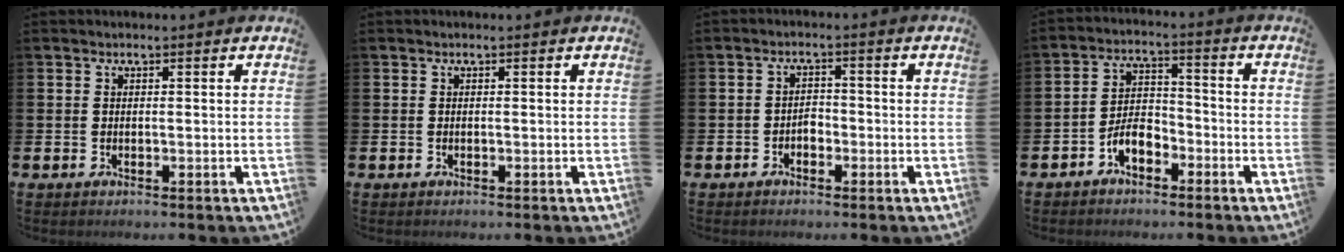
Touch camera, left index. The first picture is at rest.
{"total": 0.0}
{"total": 1.8, "force": [-1.2, 1.2, 0.6], "torque": [-0.009, 0.003, -0.027]}
{"total": 4.5, "force": [-2.9, 2.4, 2.6], "torque": [-0.044, 0.015, -0.055]}